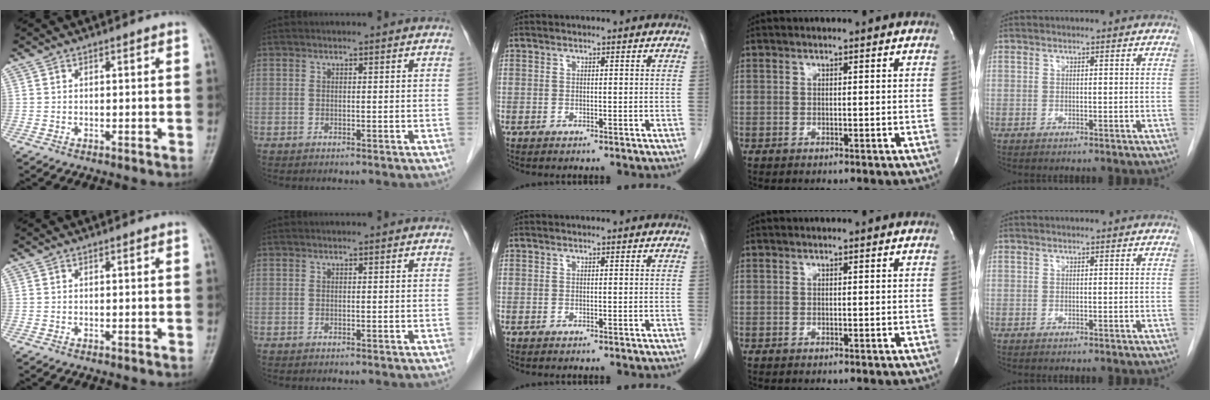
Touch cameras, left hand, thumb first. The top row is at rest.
{}